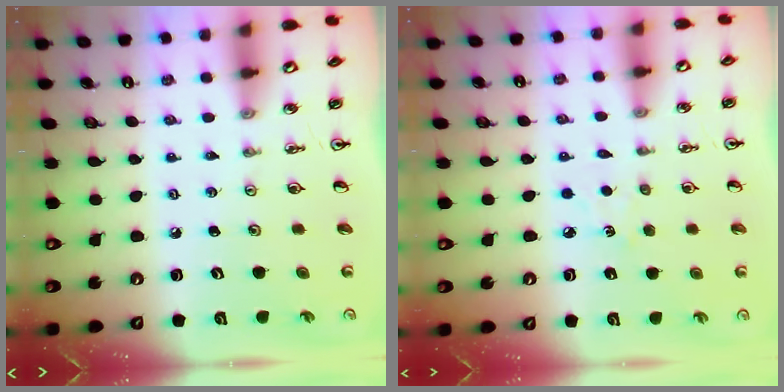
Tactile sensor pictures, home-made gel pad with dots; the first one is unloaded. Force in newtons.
{"total": 4.9, "press": 4.9, "slide": 0.6}